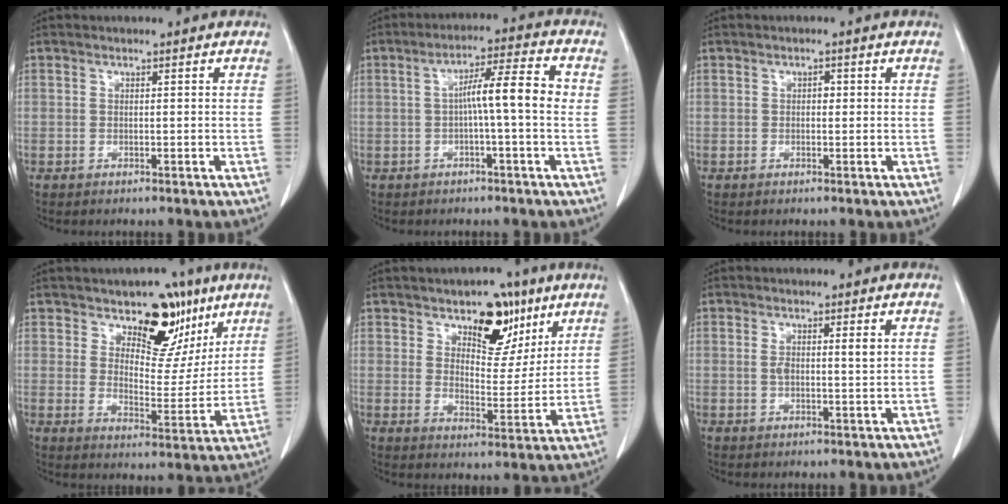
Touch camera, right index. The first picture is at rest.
{"total": 7.3, "force": [-0.2, 0.1, 7.3], "torque": [-0.115, 0.021, -0.003]}
{"total": 0.9, "force": [0.1, 0.6, 0.7], "torque": [-0.007, 0.004, 0.000]}
{"total": 11.9, "force": [7.5, 6.3, 6.8], "torque": [-0.079, -0.005, 0.119]}
{"total": 10.2, "force": [6.2, 5.5, 6.0], "torque": [-0.079, 0.001, 0.099]}
{"total": 2.9, "force": [0.8, 0.6, 2.7], "torque": [-0.053, 0.004, 0.014]}